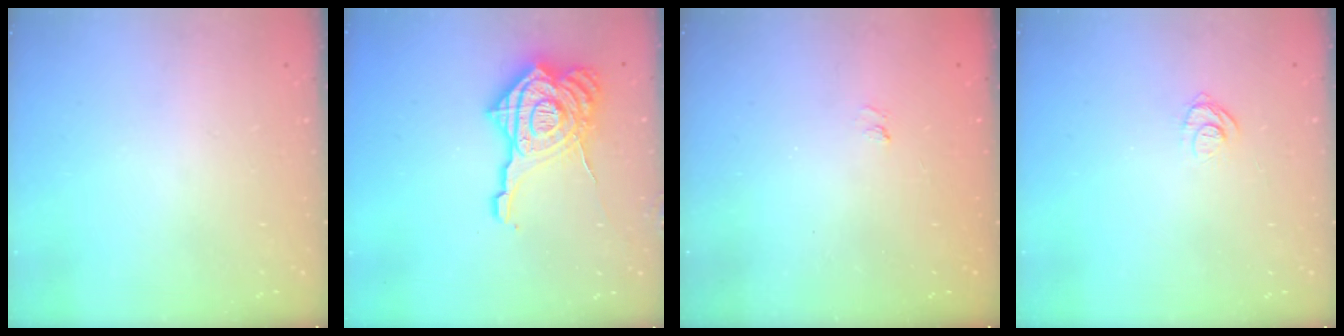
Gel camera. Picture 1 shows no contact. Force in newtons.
{"total": 23.2, "press": 23.0, "slide": 2.5}
{"total": 1.2, "press": 0.5, "slide": 1.1}
{"total": 7.4, "press": 7.3, "slide": 0.7}